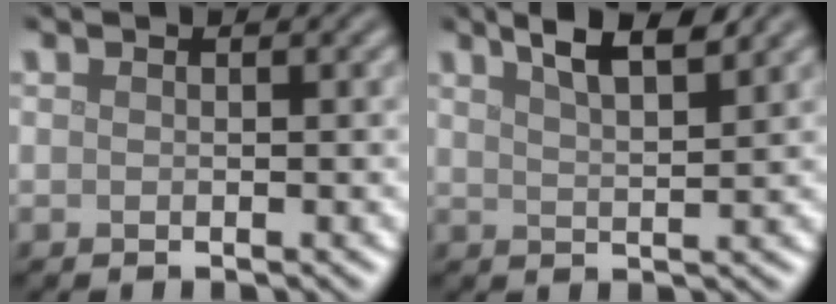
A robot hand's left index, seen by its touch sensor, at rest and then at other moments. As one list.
[{"total": 5.0, "force": [3.5, 1.2, 3.3], "torque": [-0.042, 0.021, 0.046]}]